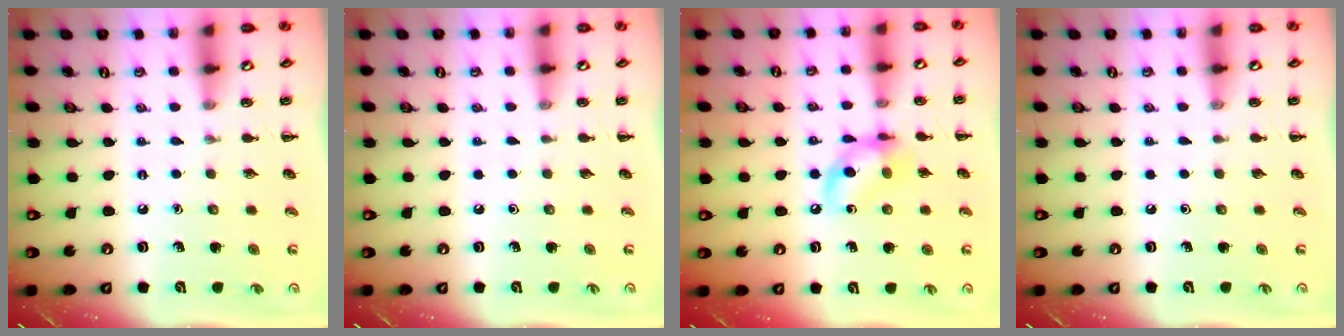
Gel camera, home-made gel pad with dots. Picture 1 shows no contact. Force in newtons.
{"total": 0.0}
{"total": 10.8, "press": 10.7, "slide": 1.8}
{"total": 0.0}